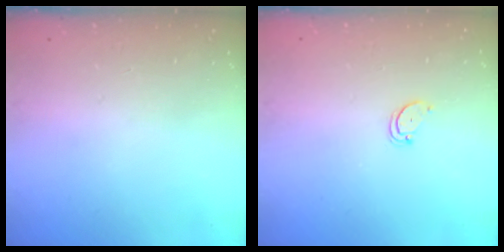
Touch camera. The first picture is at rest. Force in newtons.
{"total": 2.7, "press": 2.7, "slide": 0.2}